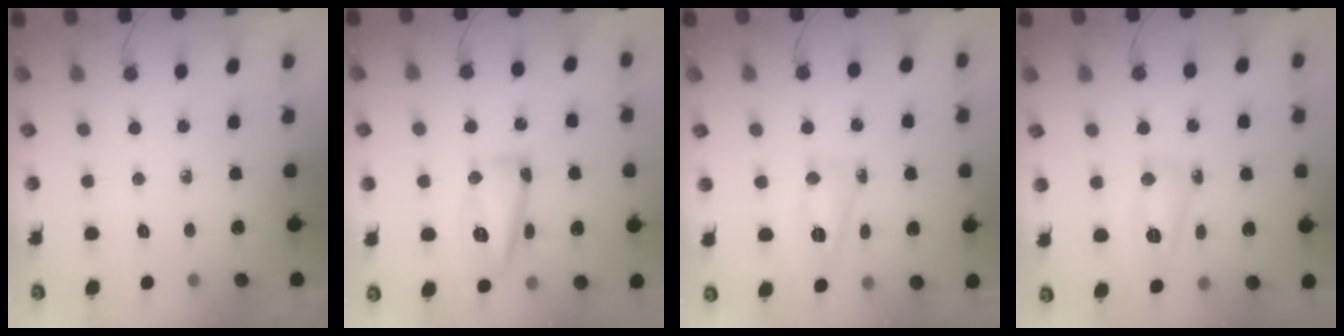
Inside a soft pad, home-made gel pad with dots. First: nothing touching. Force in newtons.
{"total": 14.1, "press": 13.9, "slide": 2.4}
{"total": 9.6, "press": 9.6, "slide": 1.0}
{"total": 7.2, "press": 7.2, "slide": 1.0}